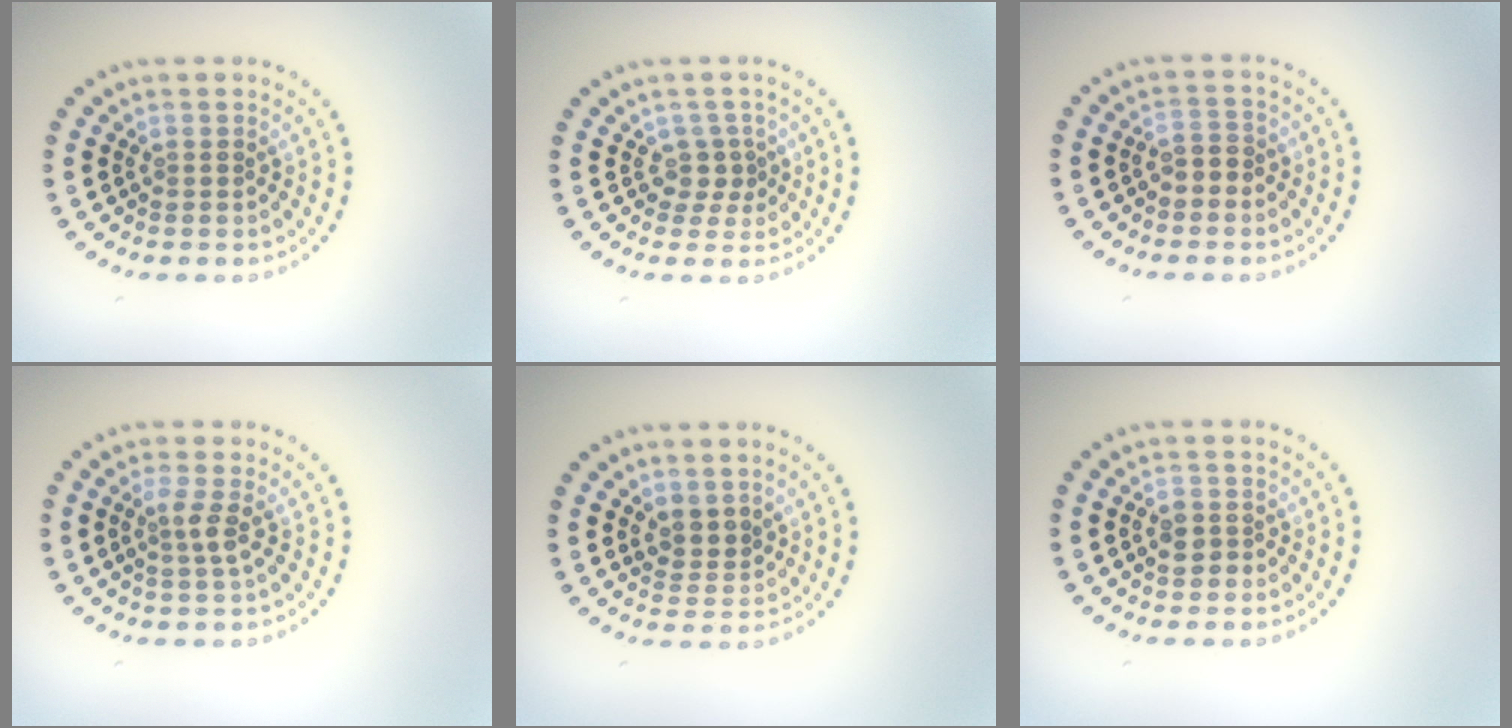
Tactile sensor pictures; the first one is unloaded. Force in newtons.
{"total": 1.8, "press": 1.3, "slide": 1.3}
{"total": 1.6, "press": 1.5, "slide": 0.5}
{"total": 1.9, "press": 1.4, "slide": 1.2}
{"total": 1.8, "press": 1.4, "slide": 1.2}
{"total": 1.8, "press": 1.7, "slide": 0.6}